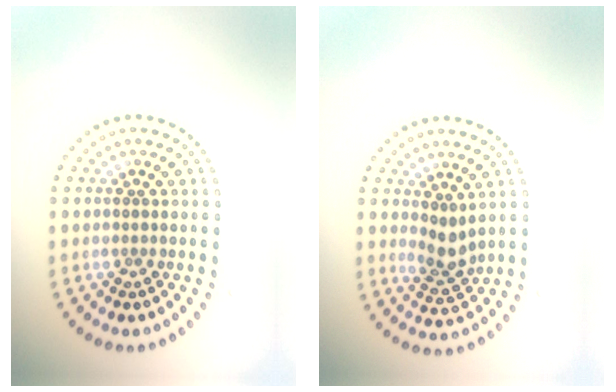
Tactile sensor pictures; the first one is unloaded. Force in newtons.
{"total": 2.2, "press": 1.8, "slide": 1.3}